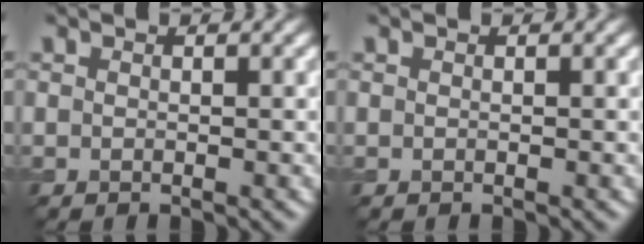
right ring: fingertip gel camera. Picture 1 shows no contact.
{"total": 0.0}